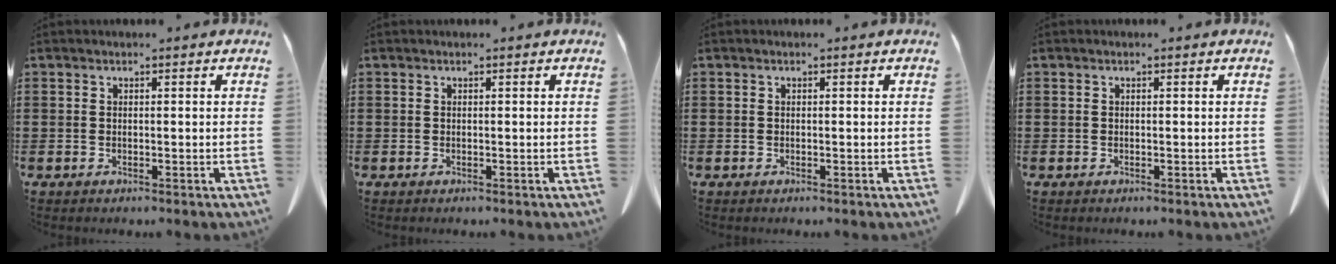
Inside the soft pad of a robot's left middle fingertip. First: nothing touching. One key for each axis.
{"total": 0.0}
{"total": 0.0}
{"total": 0.0}